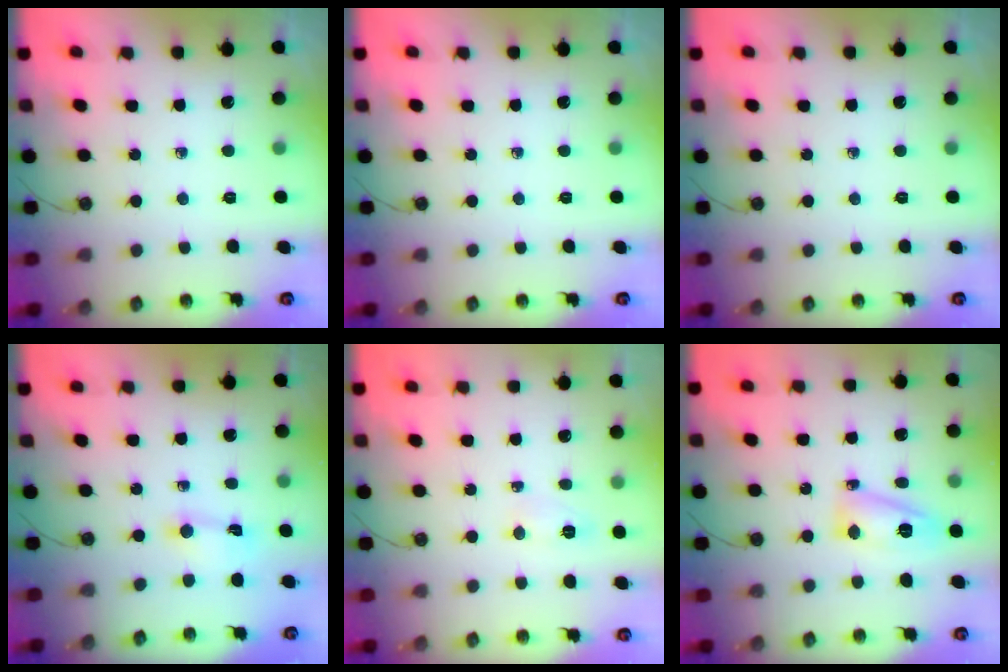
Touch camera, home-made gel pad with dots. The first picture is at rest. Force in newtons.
{"total": 0.0}
{"total": 0.0}
{"total": 1.6, "press": 1.6, "slide": 0.2}
{"total": 5.2, "press": 5.1, "slide": 0.5}
{"total": 10.8, "press": 10.8, "slide": 1.0}